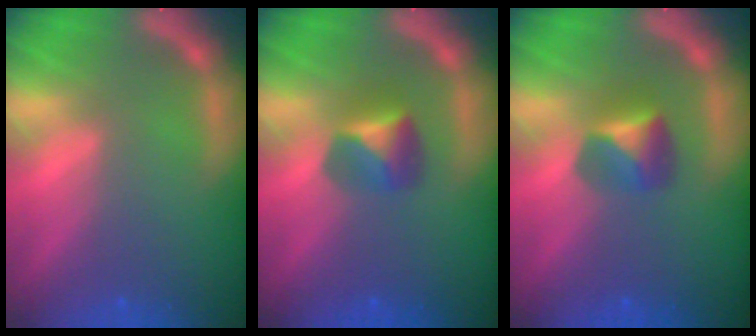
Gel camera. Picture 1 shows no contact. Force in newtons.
{"total": 2.9}
{"total": 2.9}